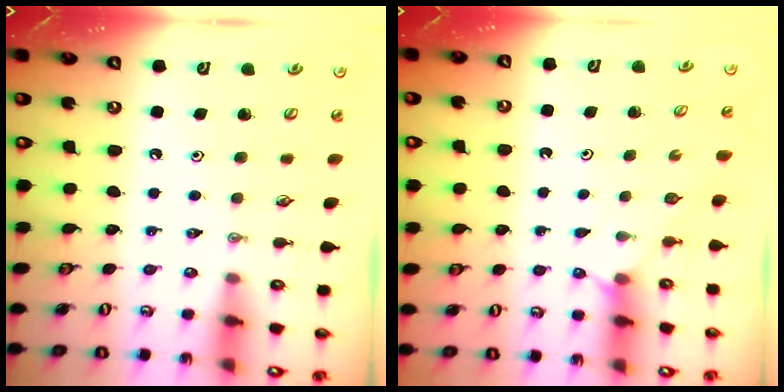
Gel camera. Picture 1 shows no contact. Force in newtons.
{"total": 2.0, "press": 1.9, "slide": 0.4}